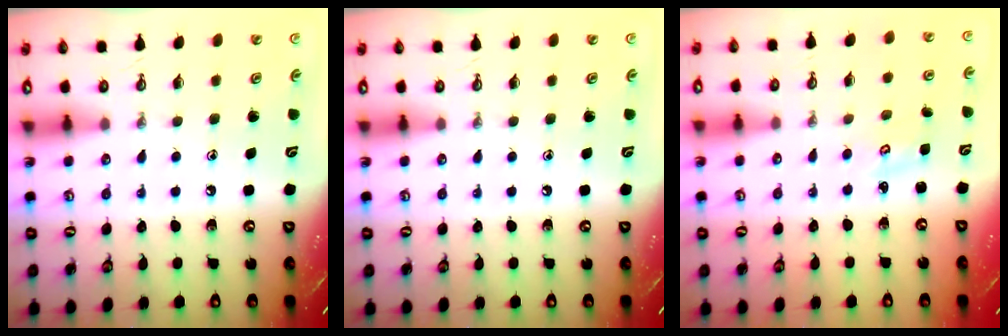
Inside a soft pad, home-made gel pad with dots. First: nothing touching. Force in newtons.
{"total": 0.0}
{"total": 1.7, "press": 1.7, "slide": 0.2}